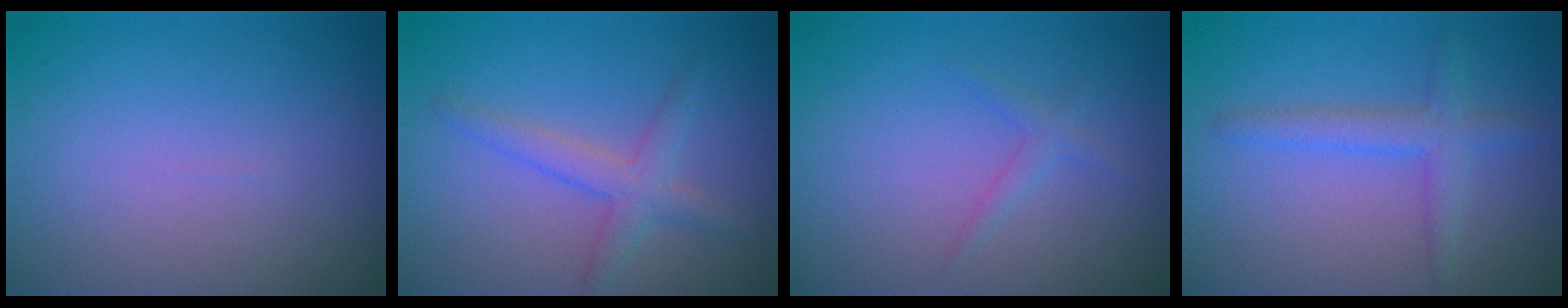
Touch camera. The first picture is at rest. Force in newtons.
{"total": 2.6, "press": 2.6, "slide": 0.2}
{"total": 1.1, "press": 1.1, "slide": 0.0}
{"total": 2.6, "press": 2.6, "slide": 0.1}